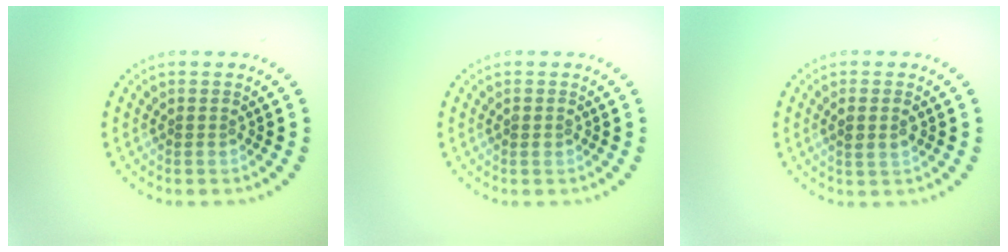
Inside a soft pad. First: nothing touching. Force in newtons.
{"total": 0.7, "press": 0.7, "slide": 0.1}
{"total": 1.7, "press": 1.6, "slide": 0.6}